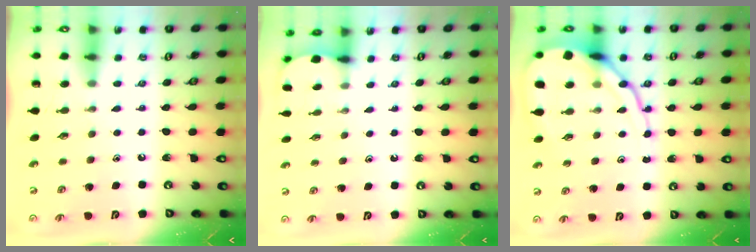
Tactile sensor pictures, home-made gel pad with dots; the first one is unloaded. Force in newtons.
{"total": 2.1, "press": 2.1, "slide": 0.2}
{"total": 13.6, "press": 13.5, "slide": 1.5}